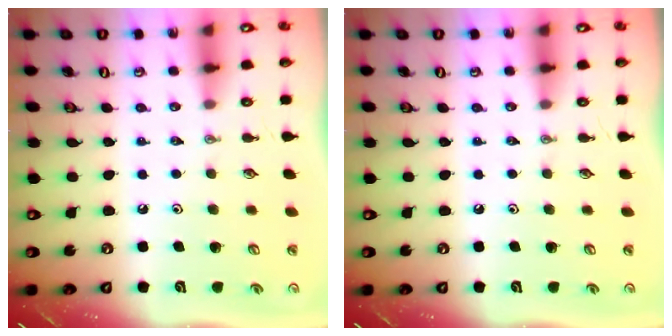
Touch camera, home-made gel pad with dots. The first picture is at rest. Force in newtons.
{"total": 0.0}